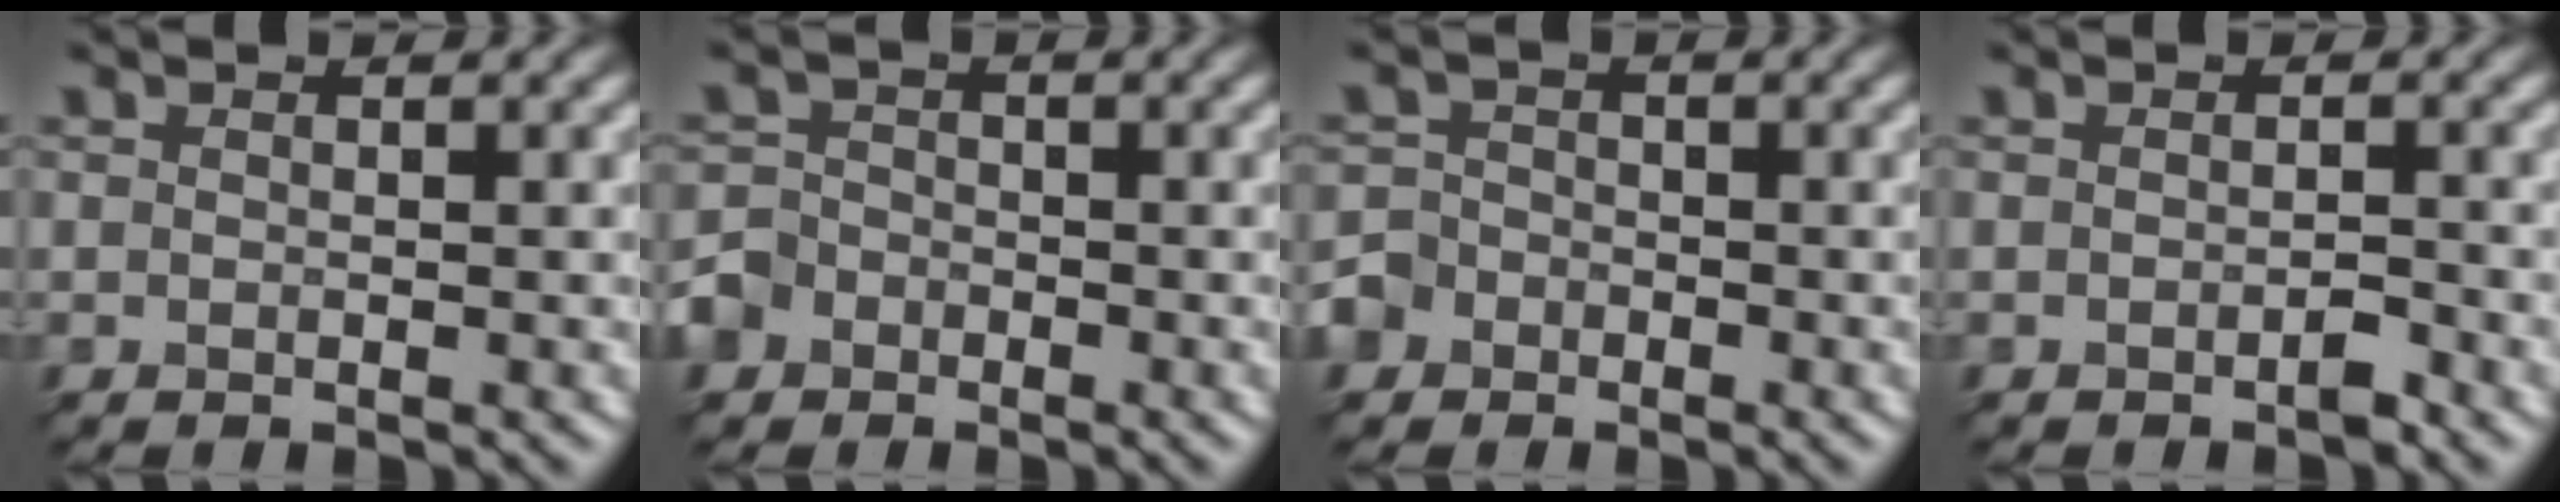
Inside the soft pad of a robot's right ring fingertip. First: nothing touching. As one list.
[{"total": 2.7, "force": [-2.3, 1.3, -0.5], "torque": [-0.002, 0.002, -0.032]}, {"total": 2.6, "force": [-2.2, 1.1, -0.7], "torque": [0.002, 0.002, -0.030]}, {"total": 1.5, "force": [-1.3, -0.6, -0.2], "torque": [-0.008, 0.002, -0.011]}]